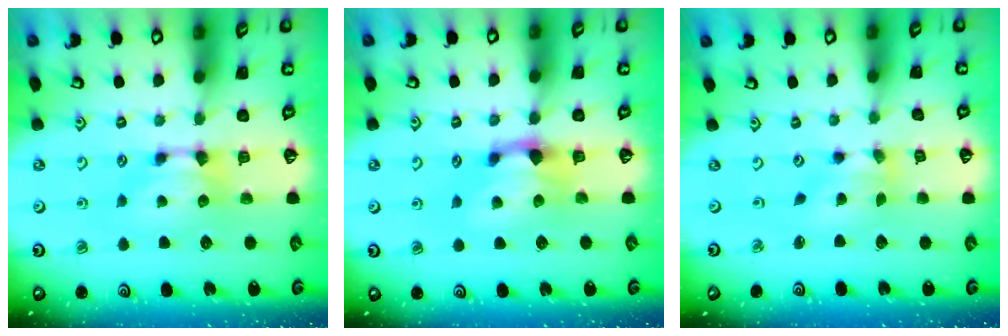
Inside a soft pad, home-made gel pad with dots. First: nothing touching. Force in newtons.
{"total": 1.4, "press": 0.7, "slide": 1.1}
{"total": 2.0, "press": 1.6, "slide": 1.2}